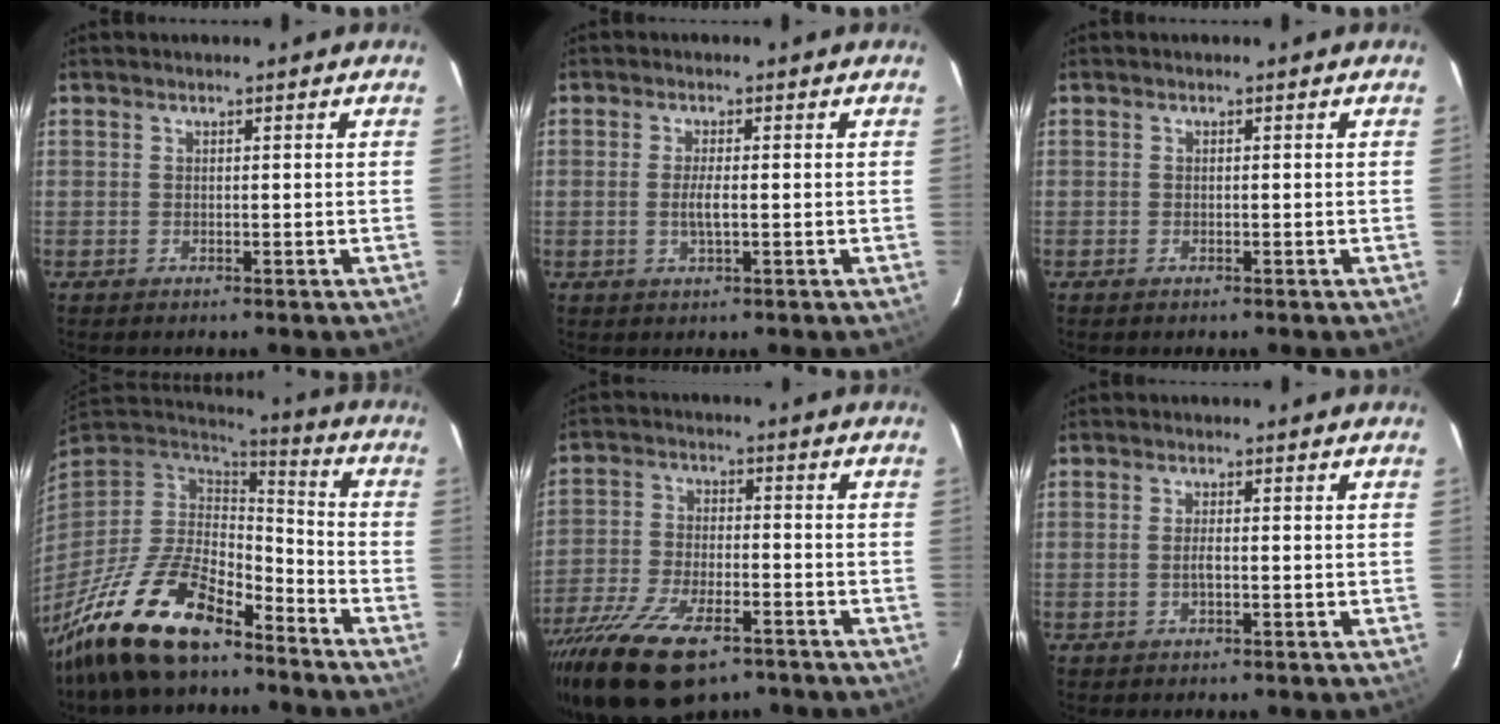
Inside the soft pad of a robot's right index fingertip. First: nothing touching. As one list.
[{"total": 2.8, "force": [-0.4, 0.4, 2.7], "torque": [-0.052, -0.003, -0.008]}, {"total": 0.6, "force": [-0.5, 0.2, 0.3], "torque": [-0.006, -0.001, -0.011]}, {"total": 20.0, "force": [-14.3, 7.0, 12.2], "torque": [-0.251, -0.028, -0.259]}, {"total": 20.0, "force": [-13.3, 8.3, 12.5], "torque": [-0.268, -0.052, -0.228]}, {"total": 1.8, "force": [-0.4, 0.5, 1.6], "torque": [-0.033, 0.001, -0.008]}]